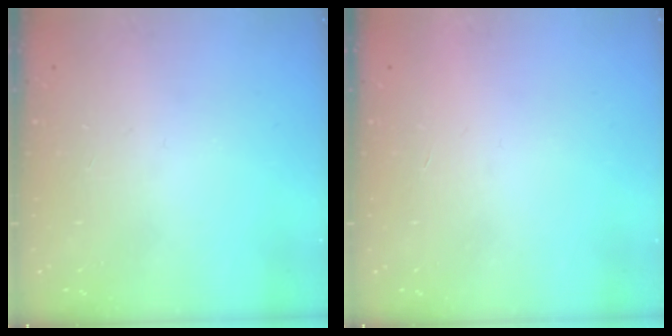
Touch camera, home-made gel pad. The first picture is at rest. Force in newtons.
{"total": 1.7, "press": 1.7, "slide": 0.1}